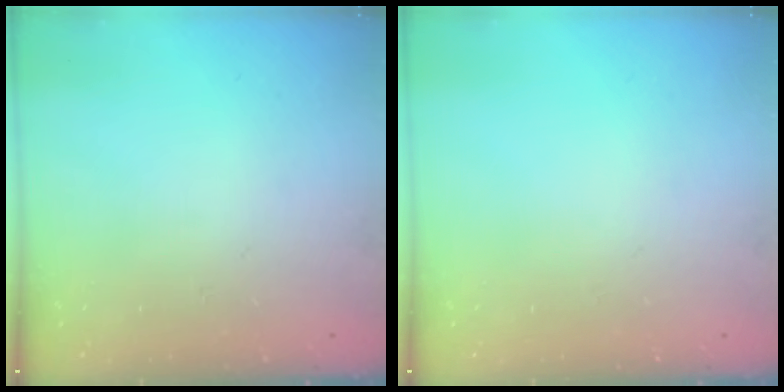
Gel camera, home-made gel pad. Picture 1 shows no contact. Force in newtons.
{"total": 0.0}